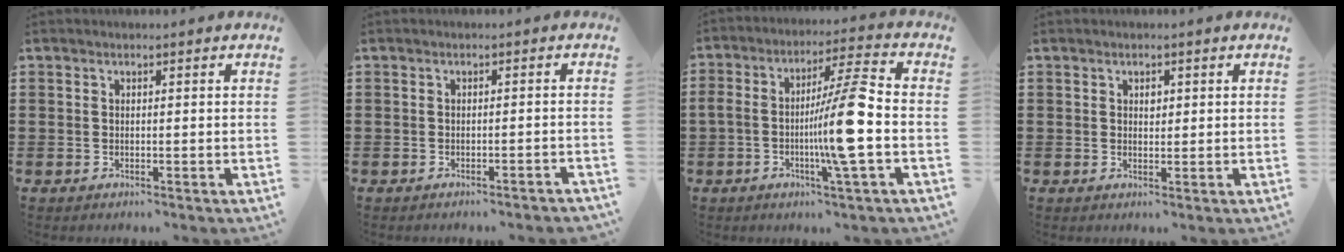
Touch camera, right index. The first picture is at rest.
{"total": 1.0, "force": [-0.9, 0.0, 0.4], "torque": [-0.008, 0.000, -0.018]}
{"total": 11.9, "force": [-2.4, 0.7, 11.6], "torque": [-0.204, -0.004, -0.053]}
{"total": 1.2, "force": [0.5, 0.8, 0.8], "torque": [-0.009, 0.002, 0.006]}